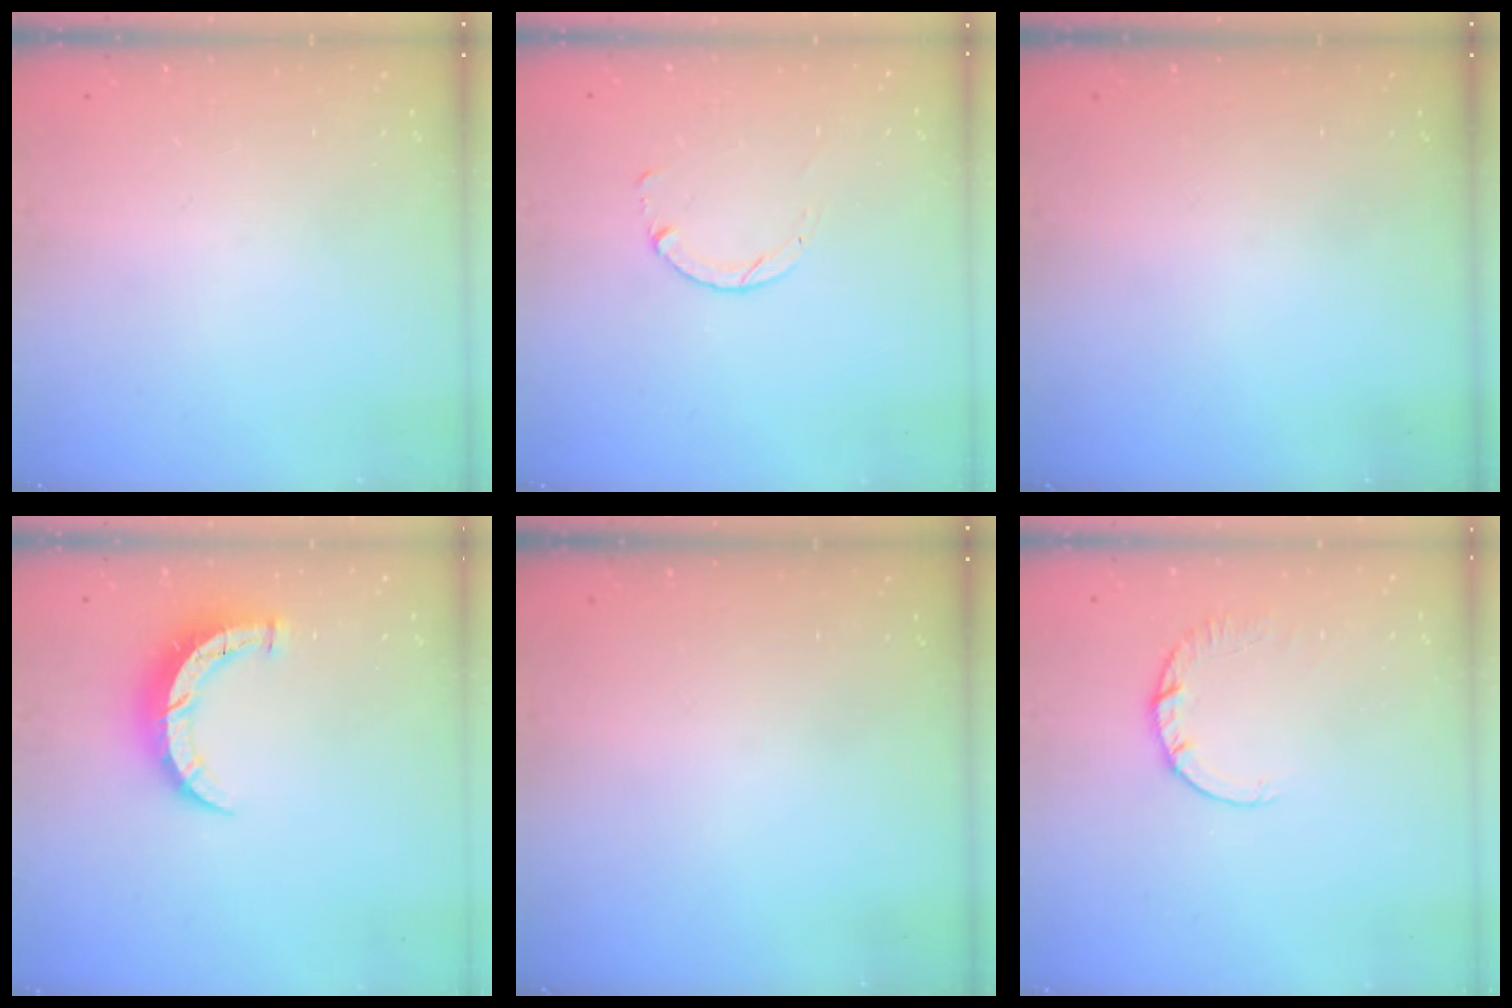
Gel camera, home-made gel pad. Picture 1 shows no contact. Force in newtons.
{"total": 1.4, "press": 1.4, "slide": 0.2}
{"total": 0.0}
{"total": 7.9, "press": 7.9, "slide": 0.2}
{"total": 0.0}
{"total": 2.4, "press": 2.4, "slide": 0.2}